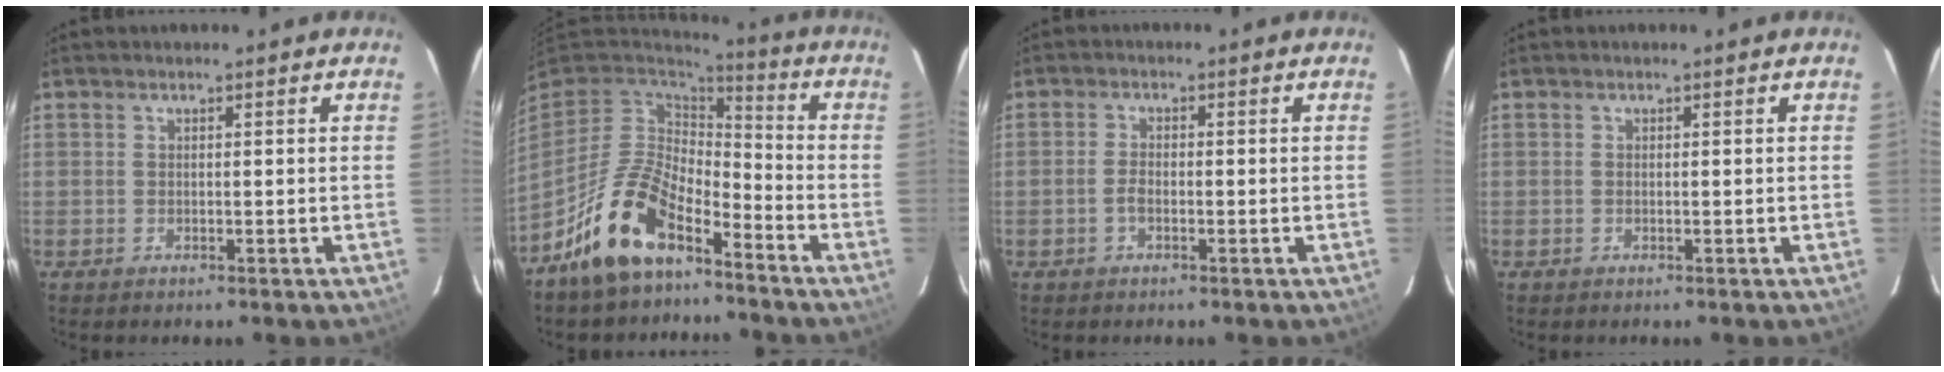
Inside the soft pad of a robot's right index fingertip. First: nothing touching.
{"total": 14.7, "force": [-9.3, 7.1, 8.9], "torque": [-0.188, 0.002, -0.170]}
{"total": 2.2, "force": [-0.8, 1.1, 1.7], "torque": [-0.040, 0.004, -0.017]}
{"total": 0.0}